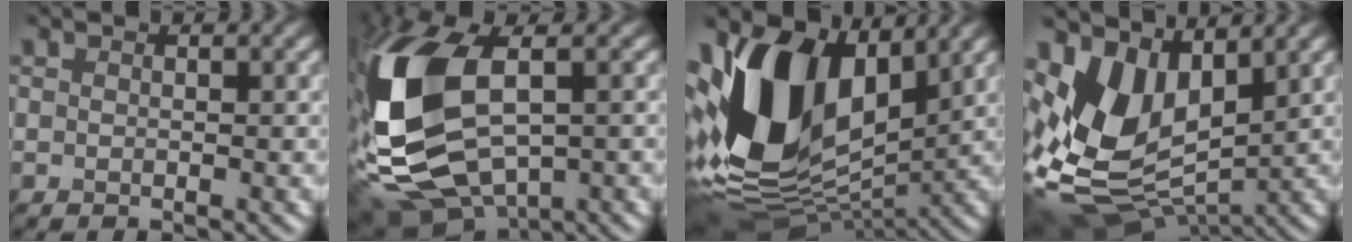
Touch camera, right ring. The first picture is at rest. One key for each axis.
{"total": 14.5, "fx": 0.1, "fy": 8.2, "fz": 12.0, "tx": -0.293, "ty": -0.017, "tz": 0.014}
{"total": 14.3, "fx": 3.1, "fy": 8.8, "fz": 10.9, "tx": -0.230, "ty": -0.011, "tz": 0.055}
{"total": 9.9, "fx": 2.5, "fy": 6.1, "fz": 7.4, "tx": -0.159, "ty": -0.014, "tz": 0.046}